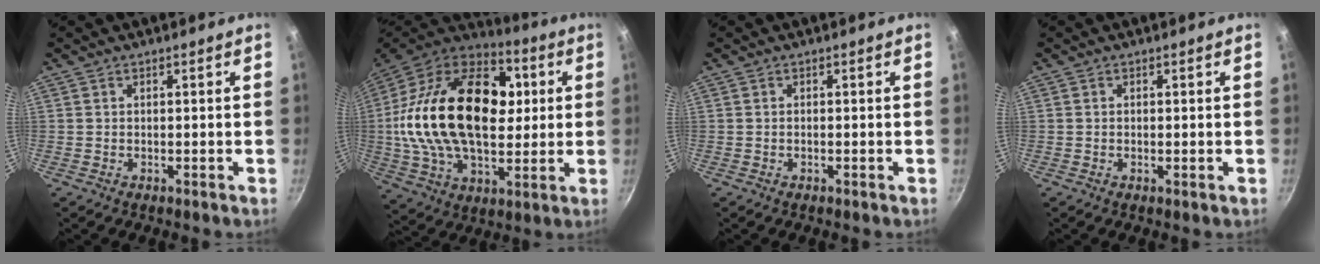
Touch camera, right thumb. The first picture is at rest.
{"total": 32.8, "force": [3.6, 20.3, 25.6], "torque": [-0.447, 0.027, 0.049]}
{"total": 0.0}
{"total": 0.0}